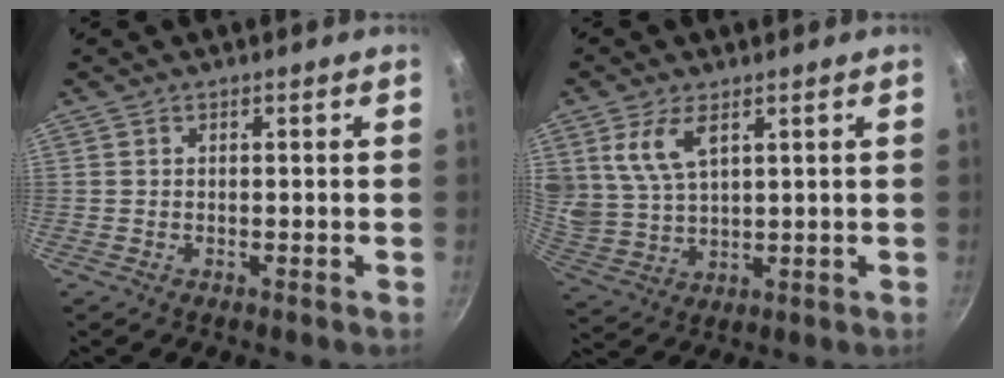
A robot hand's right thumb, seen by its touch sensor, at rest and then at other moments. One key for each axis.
{"total": 8.2, "fx": 3.9, "fy": 4.3, "fz": 5.8, "tx": -0.109, "ty": -0.020, "tz": 0.089}